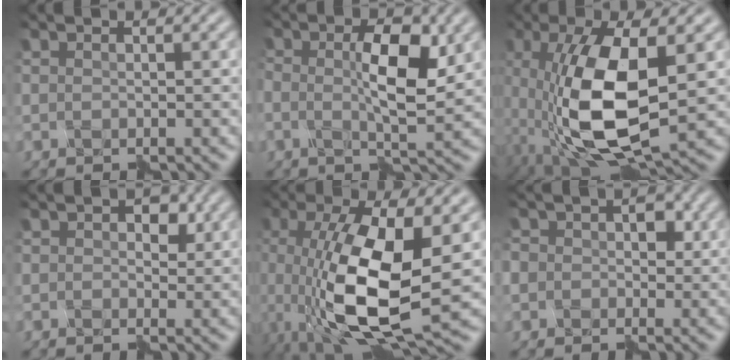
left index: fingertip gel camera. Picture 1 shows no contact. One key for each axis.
{"total": 5.2, "fx": 0.5, "fy": 1.4, "fz": 5.0, "tx": -0.097, "ty": 0.003, "tz": 0.007}
{"total": 10.3, "fx": -0.6, "fy": 4.0, "fz": 9.5, "tx": -0.206, "ty": -0.008, "tz": -0.001}
{"total": 3.1, "fx": 0.5, "fy": 2.3, "fz": 1.9, "tx": -0.014, "ty": 0.008, "tz": 0.004}
{"total": 11.4, "fx": -1.0, "fy": 3.9, "fz": 10.6, "tx": -0.220, "ty": -0.013, "tz": -0.011}
{"total": 4.2, "fx": 0.1, "fy": 3.8, "fz": 1.8, "tx": -0.023, "ty": 0.024, "tz": -0.018}